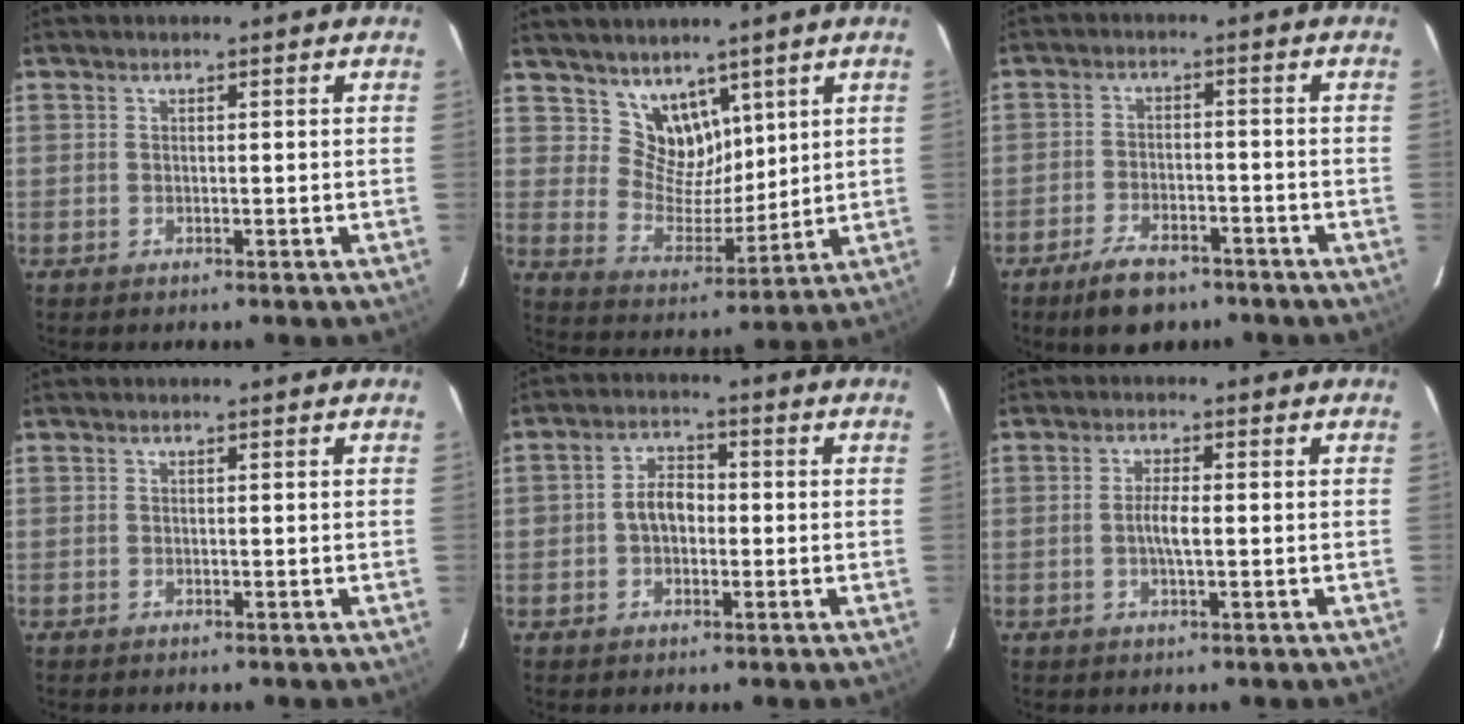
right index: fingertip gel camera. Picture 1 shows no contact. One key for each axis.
{"total": 8.6, "fx": 5.9, "fy": 5.7, "fz": 2.6, "tx": -0.037, "ty": -0.003, "tz": 0.120}
{"total": 8.6, "fx": -6.4, "fy": 3.8, "fz": 4.3, "tx": -0.103, "ty": -0.001, "tz": -0.102}
{"total": 0.0}
{"total": 5.0, "fx": -0.6, "fy": 3.6, "fz": 3.4, "tx": -0.060, "ty": 0.015, "tz": -0.008}
{"total": 3.1, "fx": -0.3, "fy": 0.6, "fz": 3.0, "tx": -0.057, "ty": 0.001, "tz": -0.007}